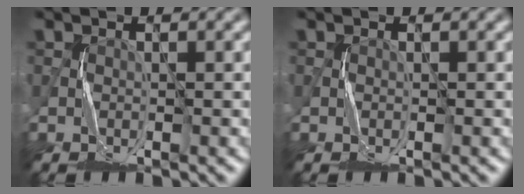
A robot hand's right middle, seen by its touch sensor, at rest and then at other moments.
{"total": 0.0}